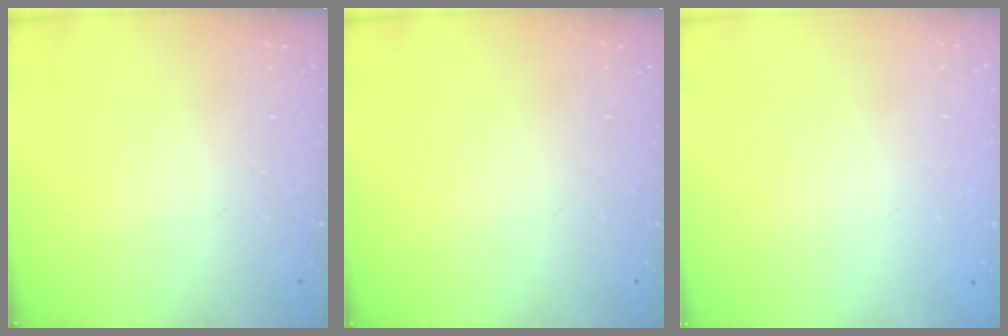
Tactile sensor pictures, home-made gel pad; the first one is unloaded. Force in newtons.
{"total": 0.0}
{"total": 1.8, "press": 1.8, "slide": 0.2}